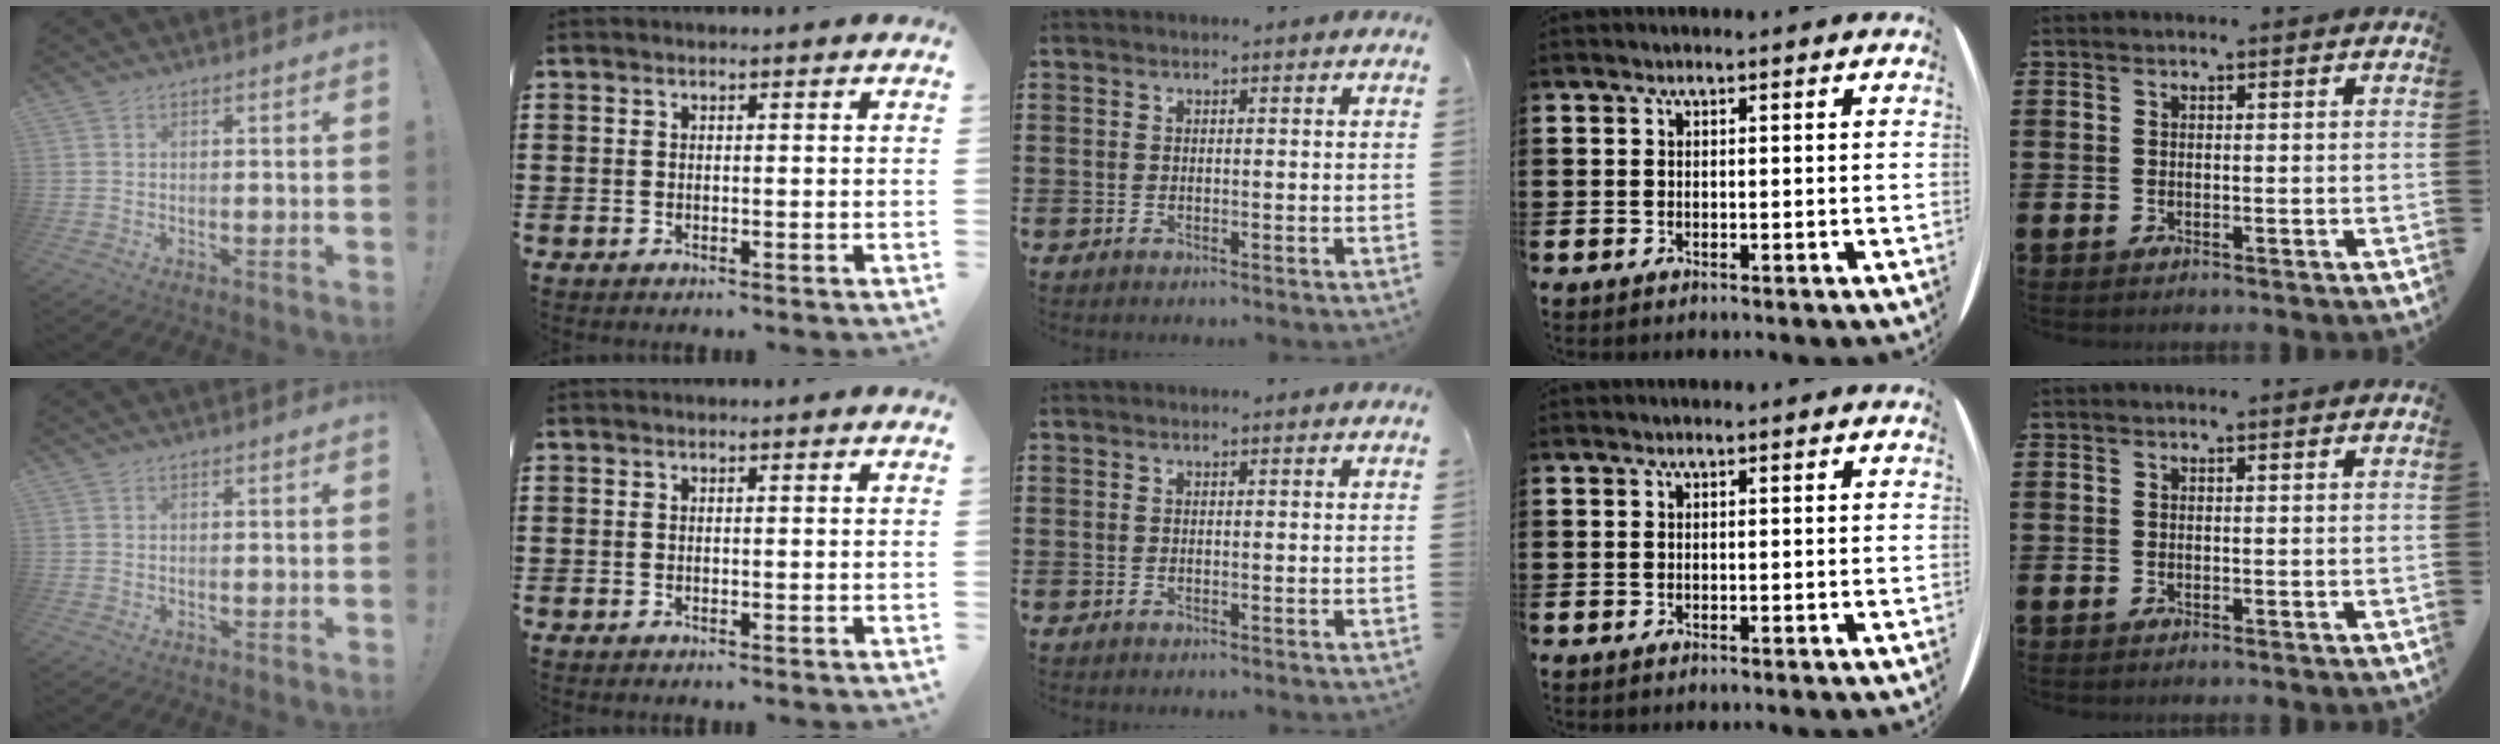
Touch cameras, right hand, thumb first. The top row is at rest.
{}